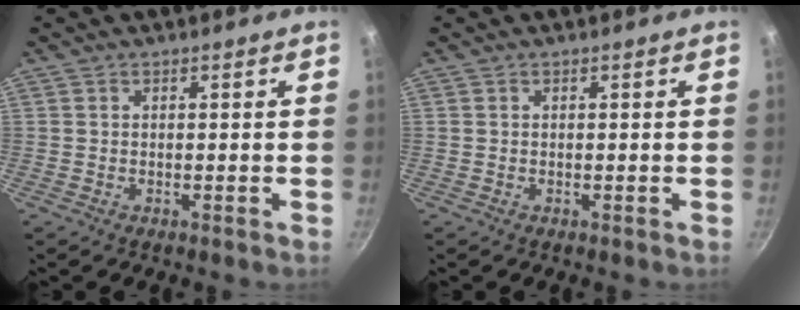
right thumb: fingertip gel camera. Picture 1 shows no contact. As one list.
[{"total": 0.0}]